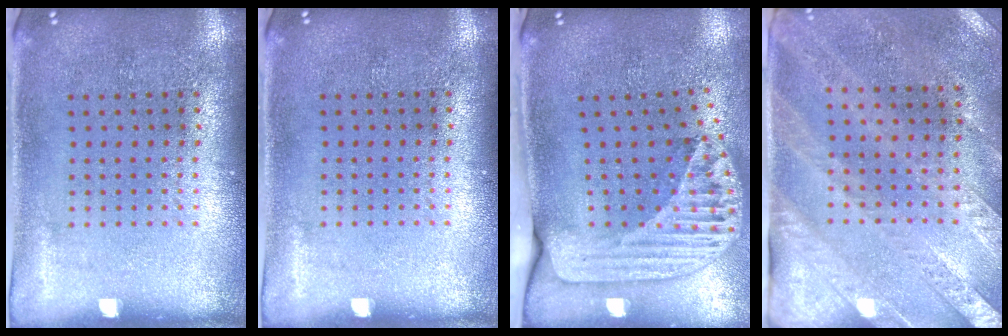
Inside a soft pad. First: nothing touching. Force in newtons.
{"total": 0.0}
{"total": 2.5, "press": 1.8, "slide": 1.8}
{"total": 2.4, "press": 2.1, "slide": 1.2}